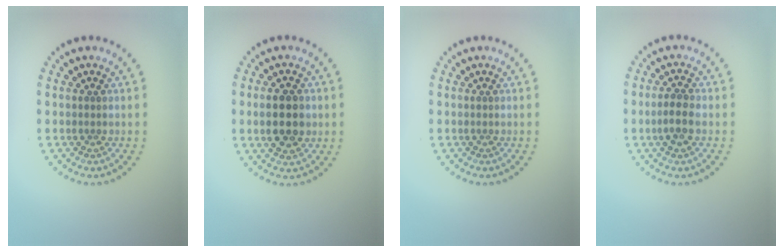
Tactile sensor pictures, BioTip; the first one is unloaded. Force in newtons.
{"total": 4.4, "press": 4.4, "slide": 0.2}
{"total": 0.0}
{"total": 1.8, "press": 1.7, "slide": 0.5}